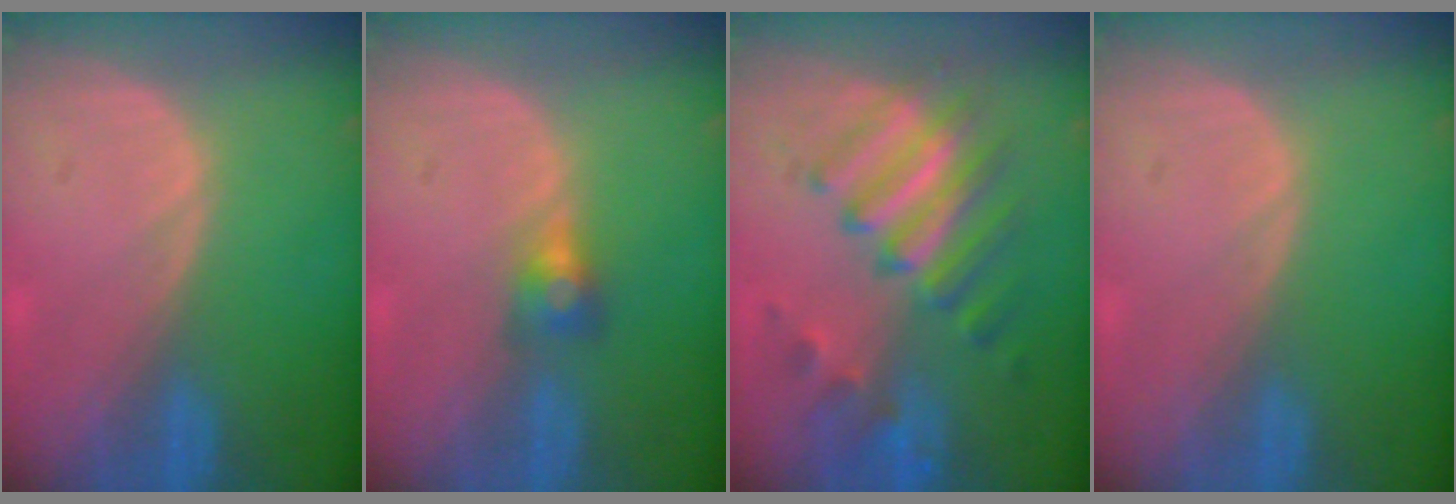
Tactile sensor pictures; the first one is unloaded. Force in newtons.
{"total": 2.8, "press": 2.5, "slide": 1.3}
{"total": 8.7, "press": 8.3, "slide": 2.4}
{"total": 0.0}